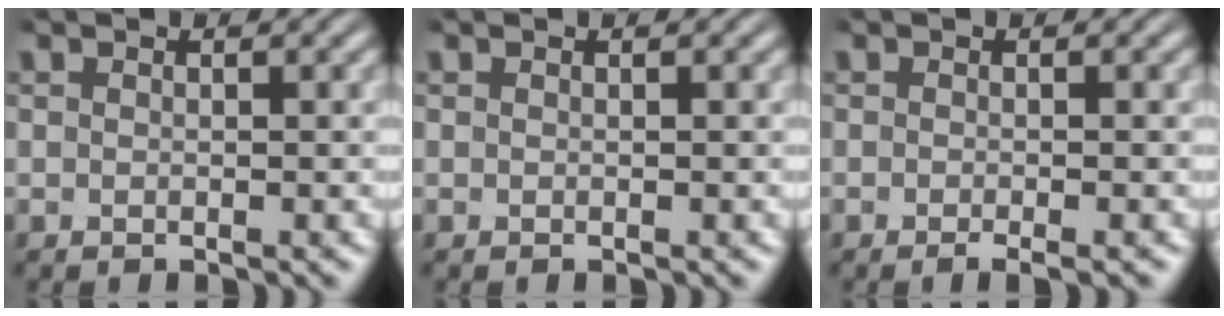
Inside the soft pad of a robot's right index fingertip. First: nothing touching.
{"total": 0.0}
{"total": 1.7, "force": [-1.4, 0.3, 0.8], "torque": [-0.010, 0.006, -0.026]}